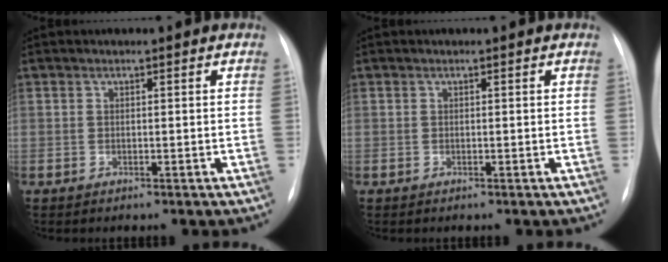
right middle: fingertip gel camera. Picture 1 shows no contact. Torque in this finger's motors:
{"motor_torque": [0.00, 0.00, 0.00, 0.00]}